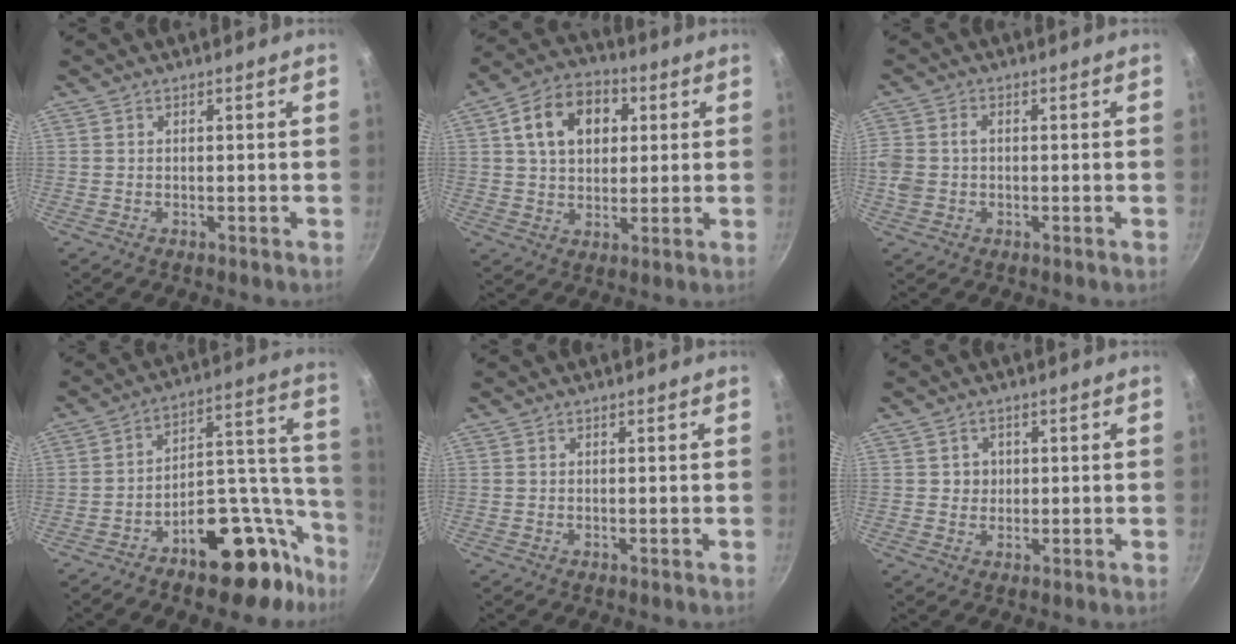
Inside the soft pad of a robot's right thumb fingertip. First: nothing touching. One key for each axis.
{"total": 13.1, "fx": 3.7, "fy": 9.4, "fz": 8.4, "tx": -0.116, "ty": 0.013, "tz": 0.049}
{"total": 4.8, "fx": -0.2, "fy": 3.8, "fz": 3.0, "tx": -0.064, "ty": 0.005, "tz": -0.009}
{"total": 20.8, "fx": -12.9, "fy": 10.3, "fz": 12.6, "tx": -0.096, "ty": 0.125, "tz": -0.185}
{"total": 0.0}
{"total": 2.5, "fx": 0.4, "fy": 2.4, "fz": 0.6, "tx": 0.007, "ty": 0.002, "tz": 0.003}